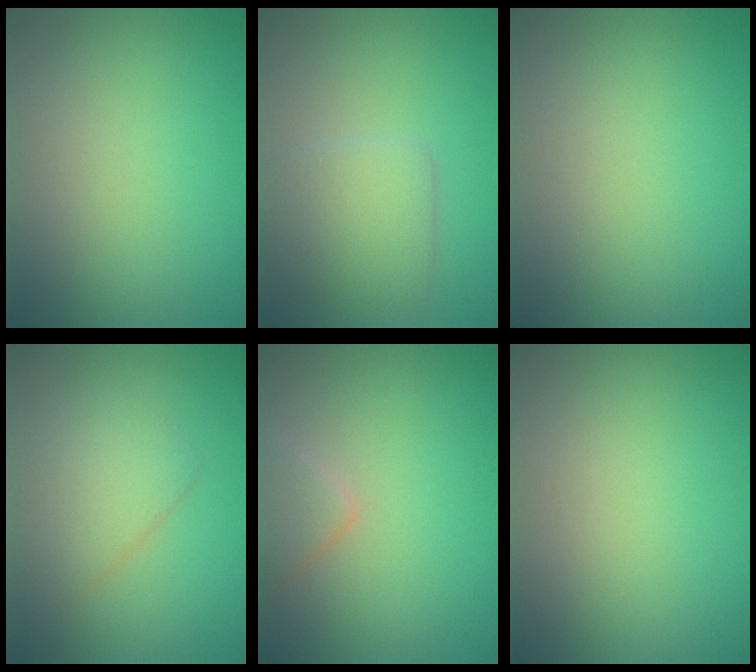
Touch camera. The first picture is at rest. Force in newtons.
{"total": 3.4, "press": 3.4, "slide": 0.2}
{"total": 0.0}
{"total": 3.0, "press": 3.0, "slide": 0.1}
{"total": 2.2, "press": 2.2, "slide": 0.2}
{"total": 0.0}